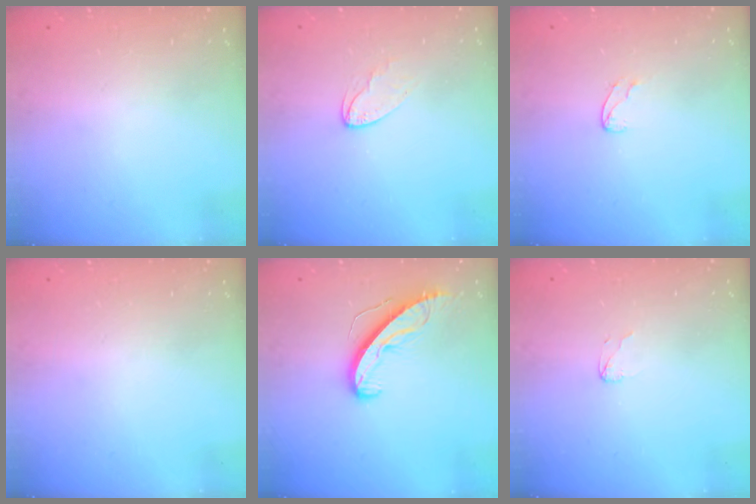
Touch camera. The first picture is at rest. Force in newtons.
{"total": 3.3, "press": 3.3, "slide": 0.2}
{"total": 4.2, "press": 4.2, "slide": 0.4}
{"total": 0.0}
{"total": 8.8, "press": 8.8, "slide": 0.3}
{"total": 2.4, "press": 2.4, "slide": 0.2}